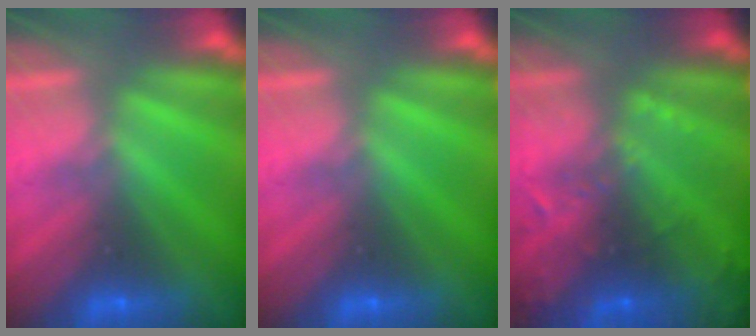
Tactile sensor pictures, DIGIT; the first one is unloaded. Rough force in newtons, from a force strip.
{"total": 0.0}
{"total": 9.3}